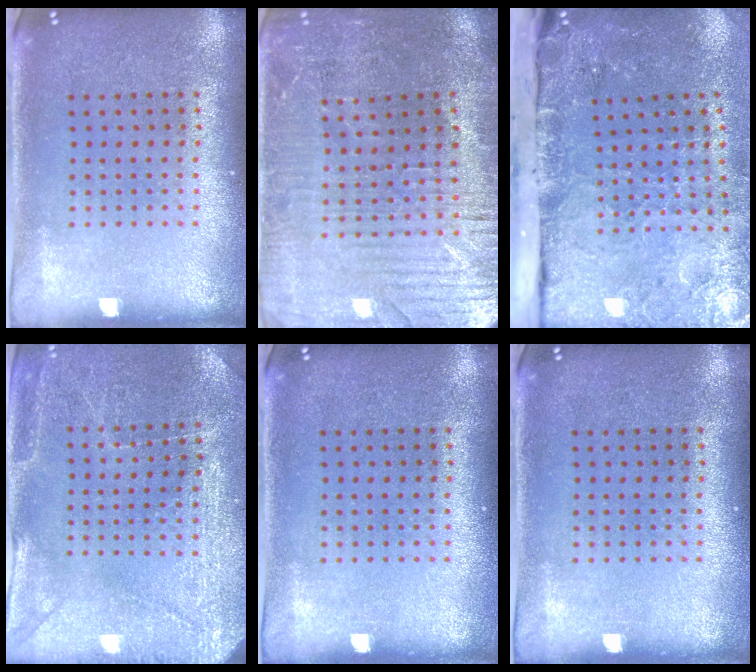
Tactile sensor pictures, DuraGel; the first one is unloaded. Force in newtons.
{"total": 3.1, "press": 3.1, "slide": 0.6}
{"total": 4.7, "press": 3.6, "slide": 3.0}
{"total": 2.9, "press": 2.8, "slide": 0.3}
{"total": 0.0}
{"total": 0.0}